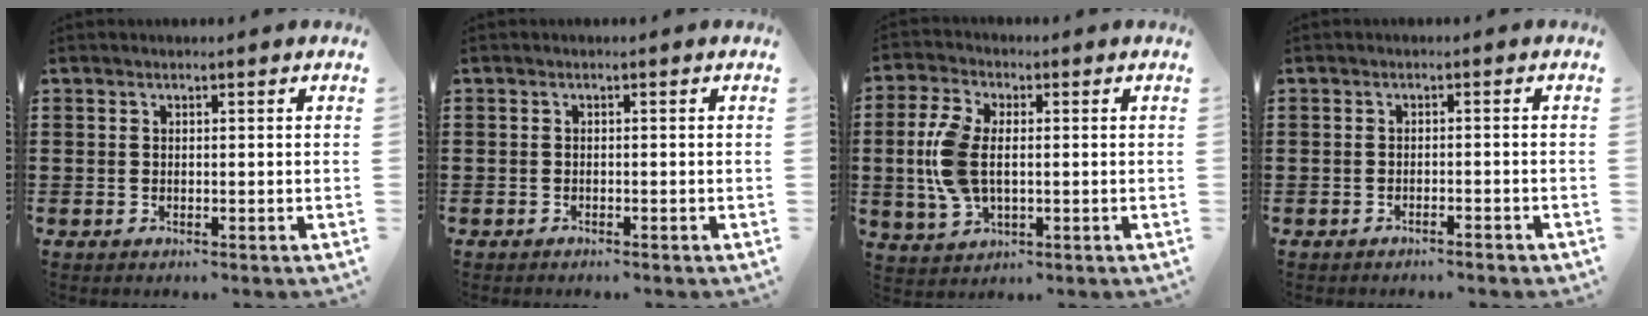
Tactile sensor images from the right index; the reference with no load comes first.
{"total": 0.7, "force": [-0.6, 0.0, 0.1], "torque": [-0.003, -0.003, -0.013]}
{"total": 8.5, "force": [-0.1, 4.7, 7.1], "torque": [-0.182, -0.001, -0.013]}
{"total": 1.3, "force": [-1.3, -0.1, 0.3], "torque": [-0.008, 0.001, -0.026]}